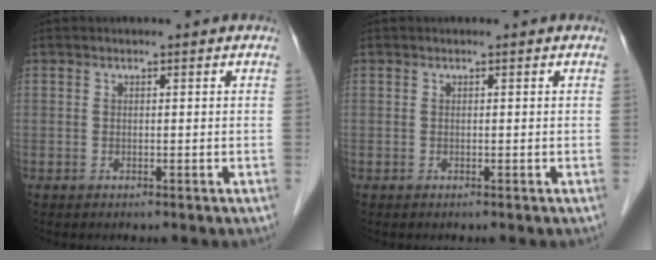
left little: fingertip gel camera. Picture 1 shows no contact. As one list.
[{"total": 0.0}]